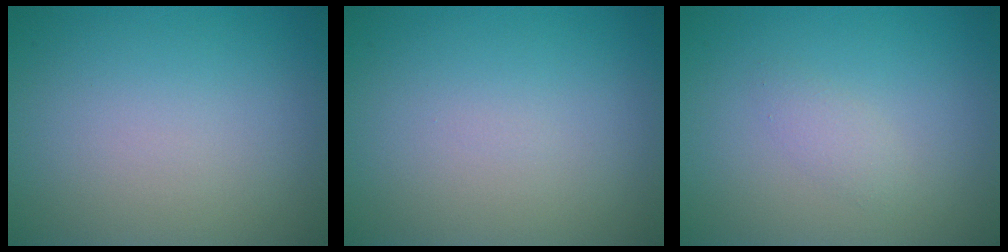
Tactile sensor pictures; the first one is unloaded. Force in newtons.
{"total": 0.0}
{"total": 1.1, "press": 1.1, "slide": 0.1}